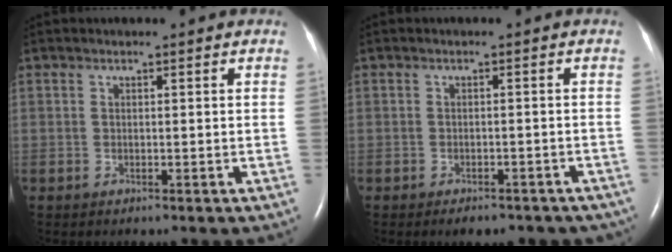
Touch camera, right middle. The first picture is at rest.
{"total": 7.5, "force": [-6.3, 3.1, 2.8], "torque": [-0.028, 0.003, -0.061]}